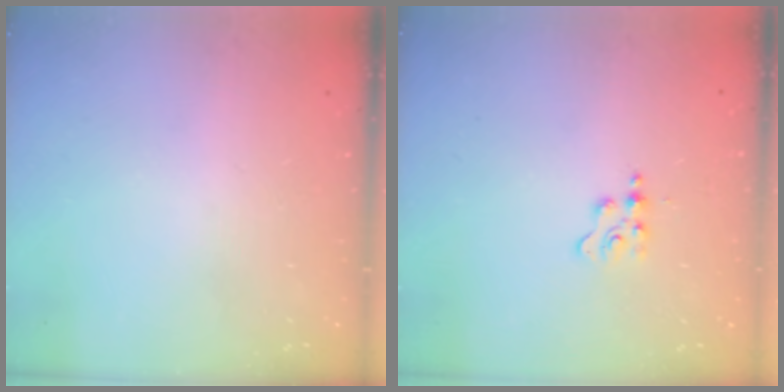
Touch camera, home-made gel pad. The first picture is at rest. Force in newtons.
{"total": 2.3, "press": 2.3, "slide": 0.4}